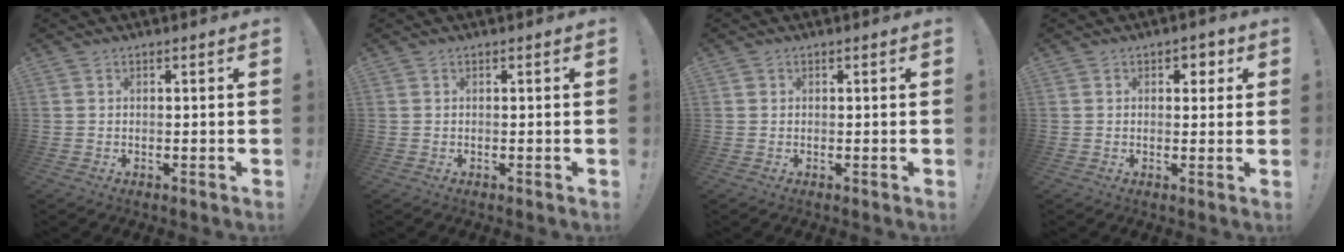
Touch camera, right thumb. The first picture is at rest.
{"total": 0.0}
{"total": 0.6, "force": [0.3, 0.5, 0.0], "torque": [-0.004, 0.004, 0.006]}
{"total": 2.8, "force": [0.9, 2.2, 1.4], "torque": [-0.009, 0.000, 0.008]}